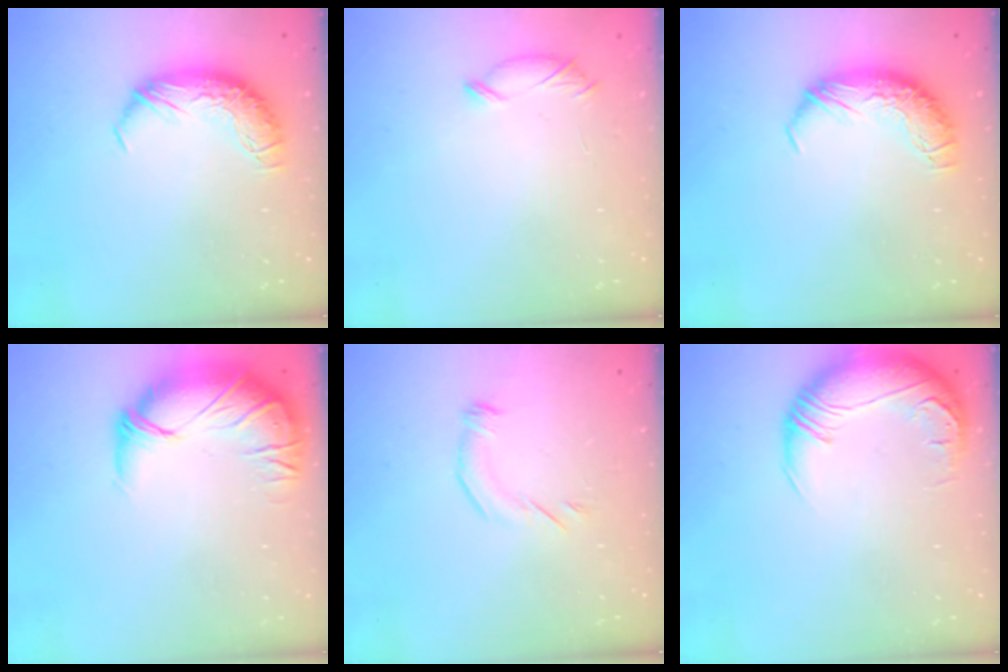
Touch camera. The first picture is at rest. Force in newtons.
{"total": 7.6, "press": 7.6, "slide": 0.3}
{"total": 0.0}
{"total": 3.2, "press": 0.8, "slide": 3.1}
{"total": 3.6, "press": 3.5, "slide": 1.0}
{"total": 2.9, "press": 1.1, "slide": 2.6}